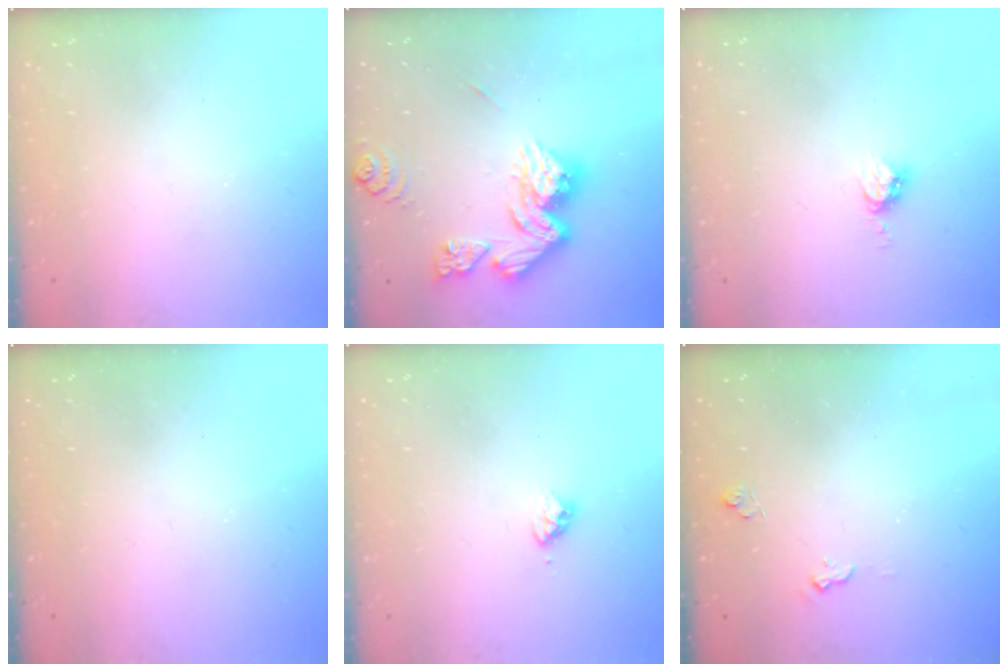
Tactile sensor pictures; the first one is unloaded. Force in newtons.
{"total": 14.6, "press": 14.5, "slide": 1.5}
{"total": 4.9, "press": 4.9, "slide": 0.1}
{"total": 0.0}
{"total": 3.3, "press": 3.3, "slide": 0.2}
{"total": 4.7, "press": 4.7, "slide": 0.5}